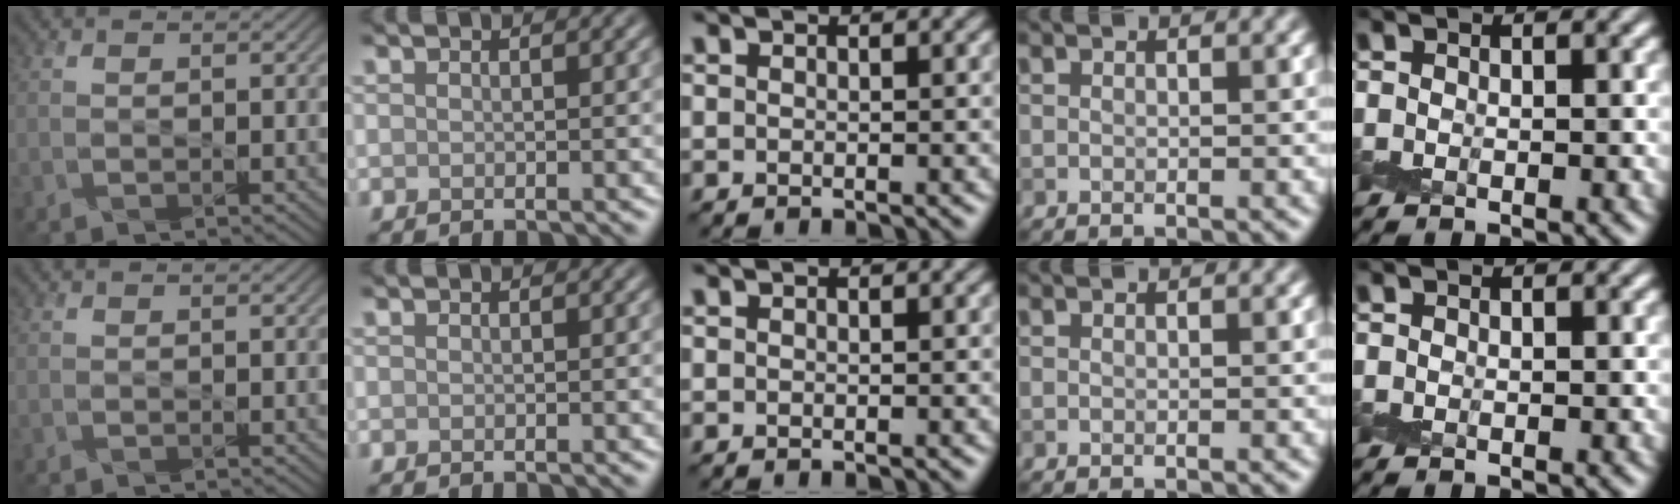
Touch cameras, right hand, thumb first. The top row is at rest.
{}